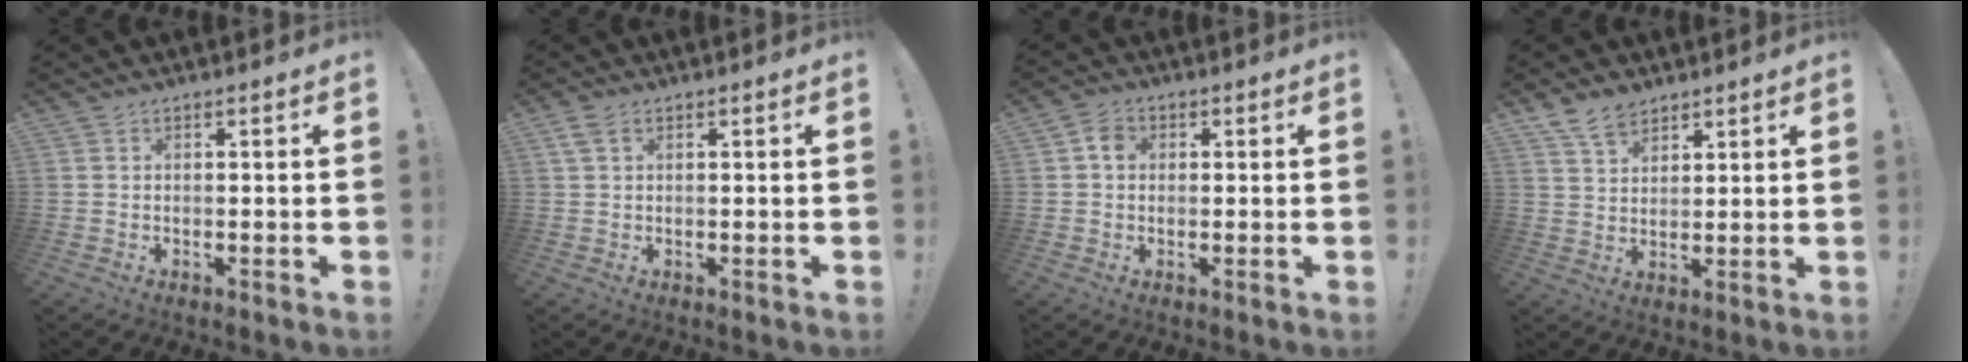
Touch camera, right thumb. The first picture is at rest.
{"total": 2.3, "force": [1.0, 1.2, 1.7], "torque": [-0.035, 0.003, 0.019]}
{"total": 4.1, "force": [0.7, 3.3, 2.3], "torque": [-0.032, 0.006, 0.012]}
{"total": 7.0, "force": [5.4, 3.7, 2.5], "torque": [-0.050, -0.025, 0.105]}